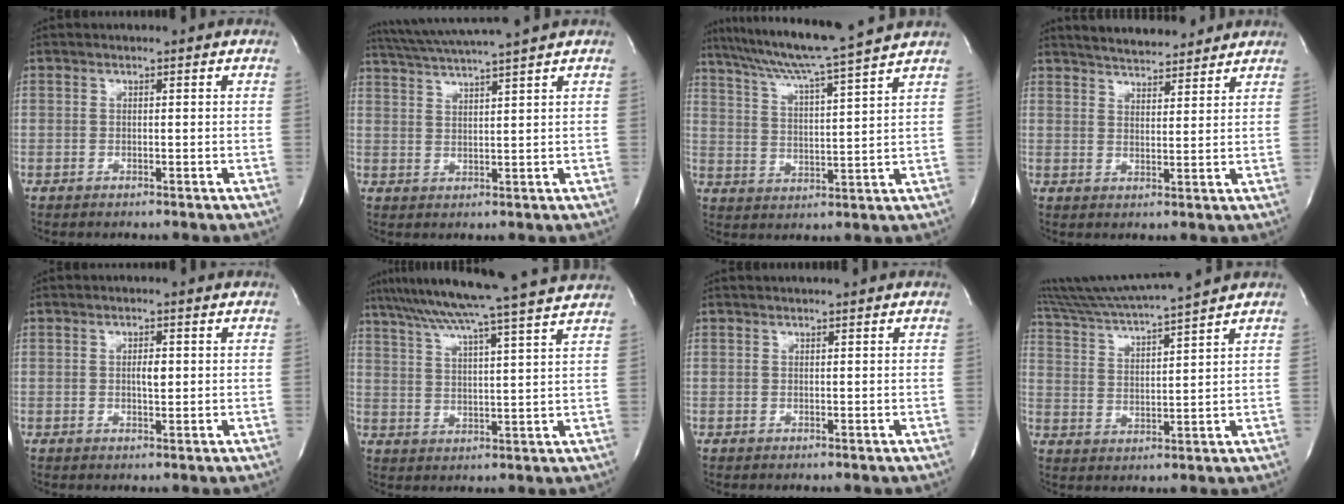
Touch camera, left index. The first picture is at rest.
{"total": 9.1, "force": [8.0, -2.1, 3.9], "torque": [-0.073, 0.009, 0.129]}
{"total": 15.6, "force": [13.4, -1.8, 7.7], "torque": [-0.137, -0.007, 0.201]}
{"total": 10.0, "force": [9.2, 2.0, 3.3], "torque": [-0.051, 0.008, 0.132]}
{"total": 1.4, "force": [0.1, 0.7, 1.2], "torque": [-0.019, -0.001, 0.002]}
{"total": 19.2, "force": [16.6, -1.6, 9.5], "torque": [-0.170, -0.001, 0.231]}
{"total": 1.0, "force": [0.9, -0.2, 0.4], "torque": [-0.005, 0.012, 0.018]}
{"total": 12.4, "force": [11.1, -2.2, 4.9], "torque": [-0.097, -0.005, 0.190]}